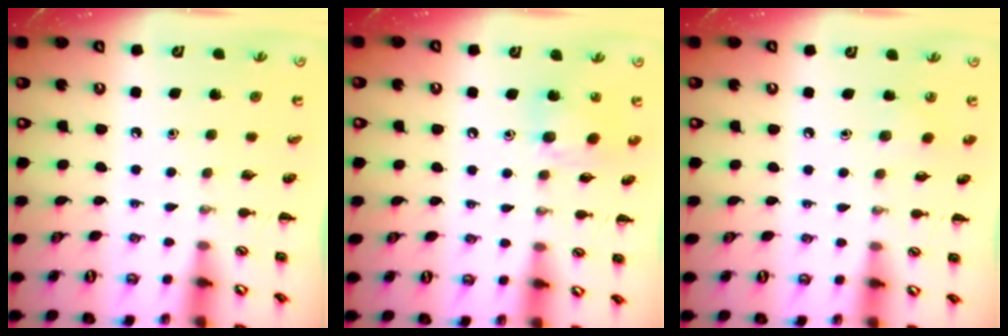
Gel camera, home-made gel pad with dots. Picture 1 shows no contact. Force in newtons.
{"total": 10.1, "press": 9.8, "slide": 2.4}
{"total": 3.1, "press": 3.0, "slide": 1.0}